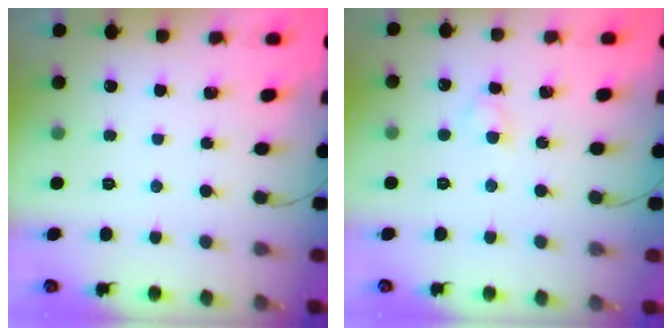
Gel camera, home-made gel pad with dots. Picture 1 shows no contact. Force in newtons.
{"total": 2.5, "press": 2.3, "slide": 1.1}